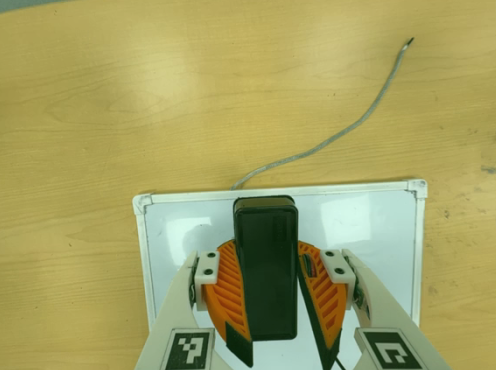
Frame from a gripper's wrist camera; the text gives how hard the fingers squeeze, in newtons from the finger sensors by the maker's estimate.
{"total": 11.0, "left": 10.4, "right": 11.7}